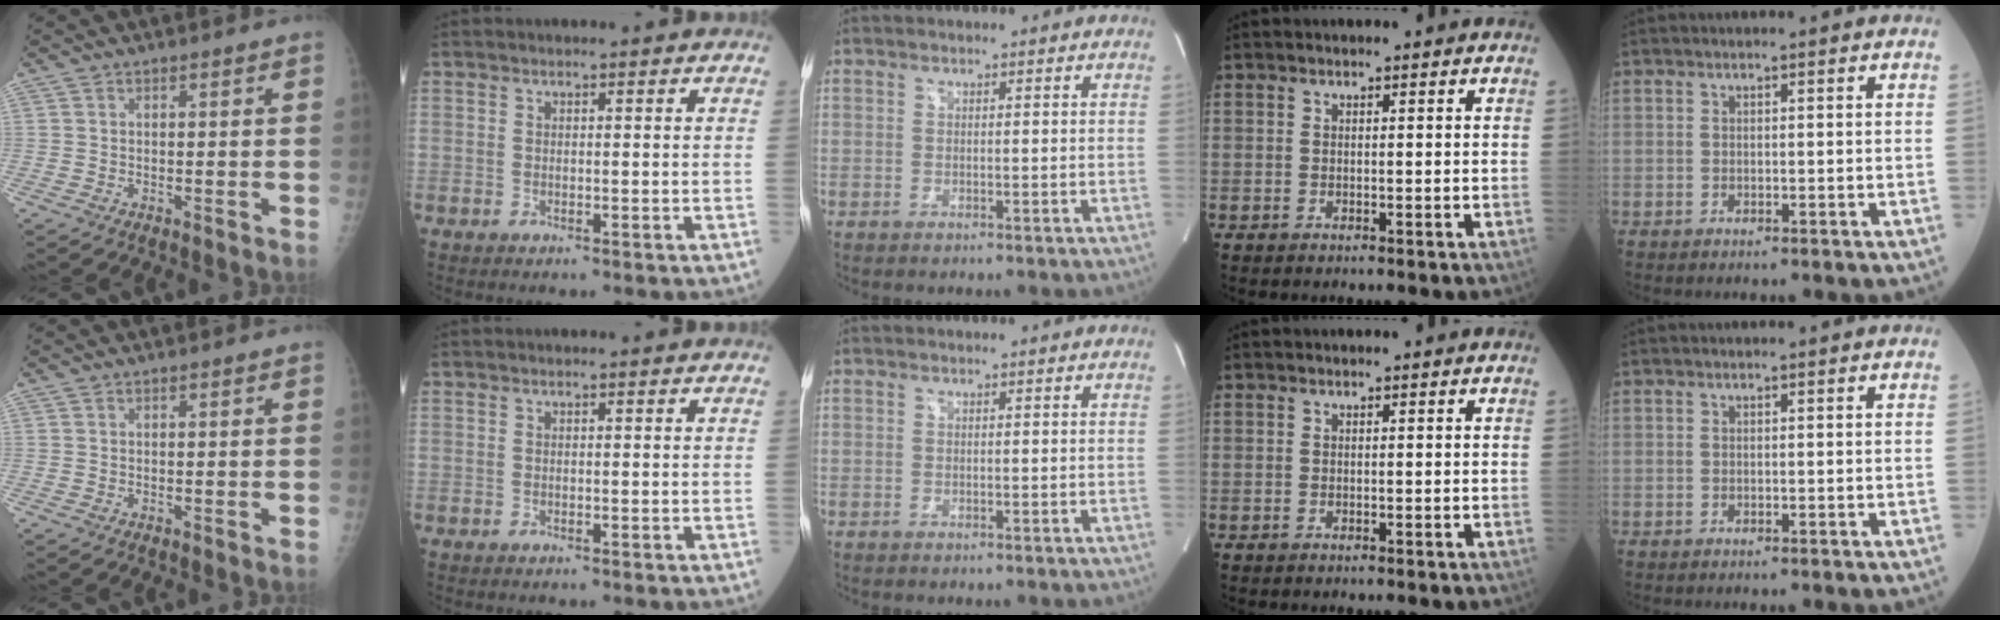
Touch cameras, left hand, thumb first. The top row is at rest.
{}